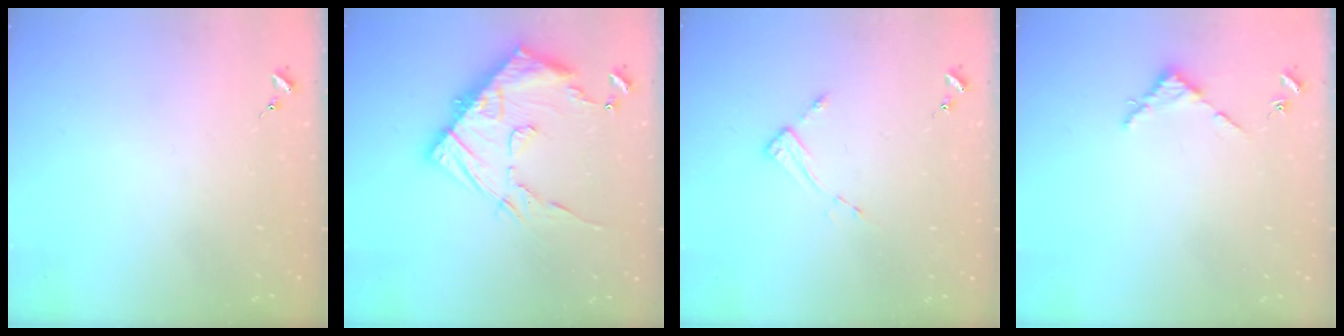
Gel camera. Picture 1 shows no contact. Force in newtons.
{"total": 17.0, "press": 16.9, "slide": 1.5}
{"total": 3.8, "press": 3.8, "slide": 0.3}
{"total": 2.7, "press": 2.7, "slide": 0.3}